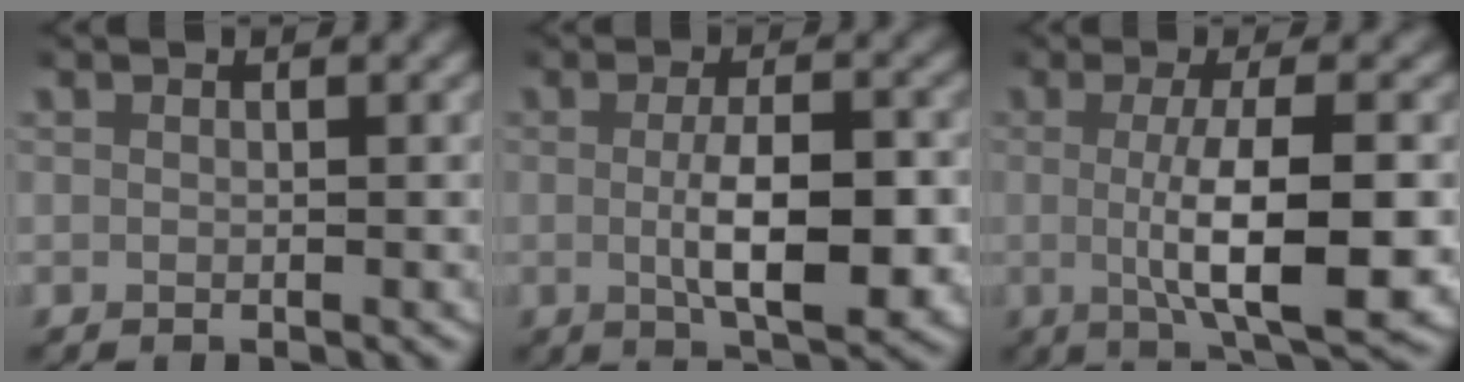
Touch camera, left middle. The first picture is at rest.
{"total": 6.5, "force": [-0.8, 2.5, 6.0], "torque": [-0.095, -0.014, -0.008]}
{"total": 7.6, "force": [-0.8, 1.8, 7.4], "torque": [-0.115, -0.007, -0.010]}